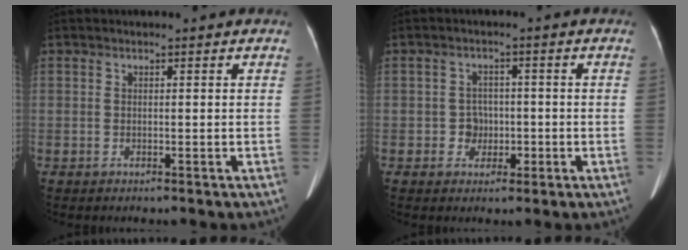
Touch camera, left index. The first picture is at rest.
{"total": 2.9, "force": [-0.6, 2.7, 0.8], "torque": [-0.010, 0.008, -0.005]}